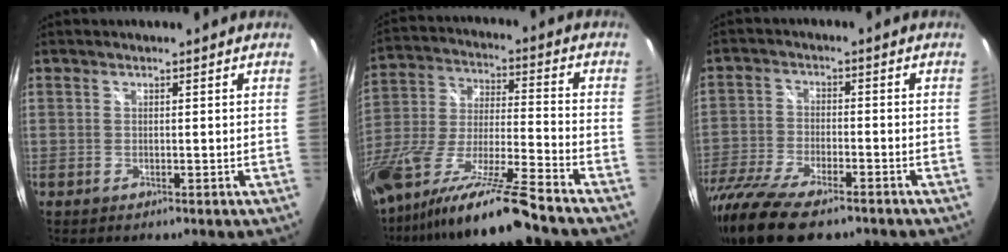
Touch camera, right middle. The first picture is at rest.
{"total": 21.8, "force": [-16.7, 0.1, 14.0], "torque": [-0.263, -0.057, -0.303]}
{"total": 16.5, "force": [-12.2, 5.2, 9.7], "torque": [-0.222, -0.058, -0.222]}